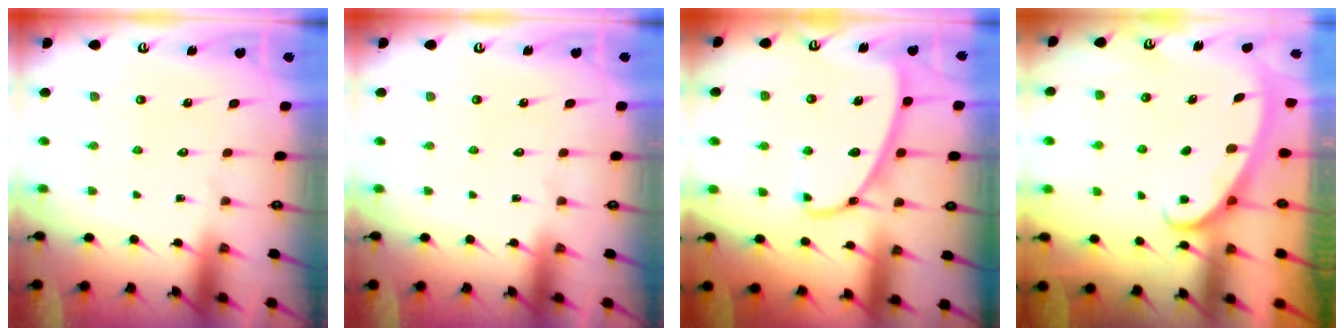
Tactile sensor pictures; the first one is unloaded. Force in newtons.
{"total": 0.0}
{"total": 9.0, "press": 9.0, "slide": 0.5}
{"total": 2.8, "press": 2.8, "slide": 0.4}